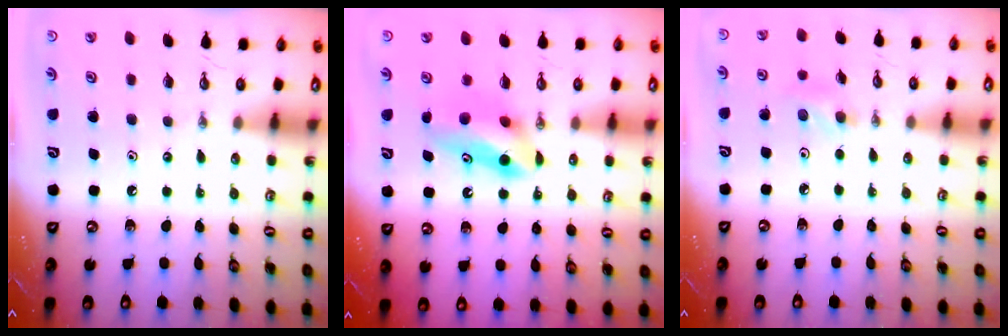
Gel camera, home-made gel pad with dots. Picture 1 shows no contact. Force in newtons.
{"total": 8.1, "press": 7.9, "slide": 1.3}
{"total": 3.8, "press": 3.8, "slide": 0.7}